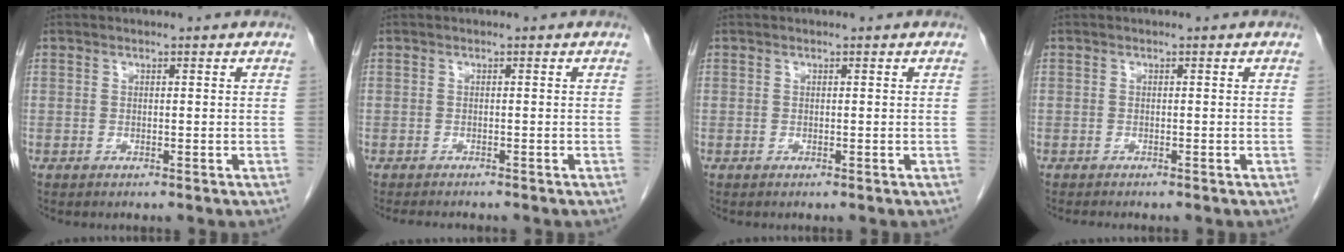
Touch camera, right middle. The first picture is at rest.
{"total": 2.8, "force": [-2.6, 0.4, 1.0], "torque": [-0.011, -0.007, -0.036]}
{"total": 0.0}
{"total": 1.3, "force": [-1.2, 0.1, 0.6], "torque": [-0.012, -0.004, -0.015]}